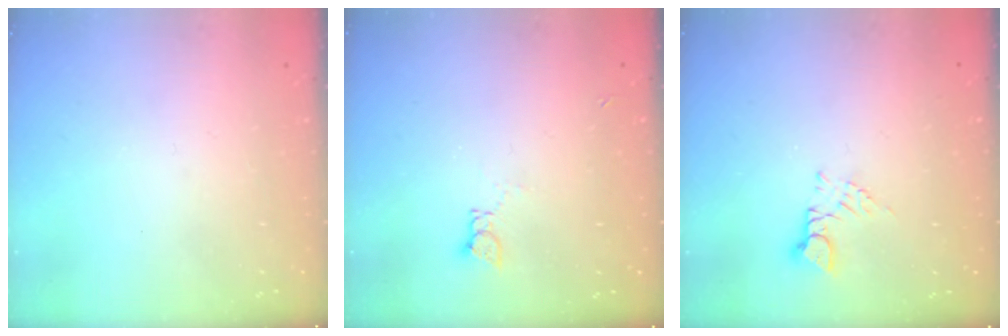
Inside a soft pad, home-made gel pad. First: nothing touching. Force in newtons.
{"total": 1.8, "press": 1.7, "slide": 0.2}
{"total": 3.0, "press": 3.0, "slide": 0.4}